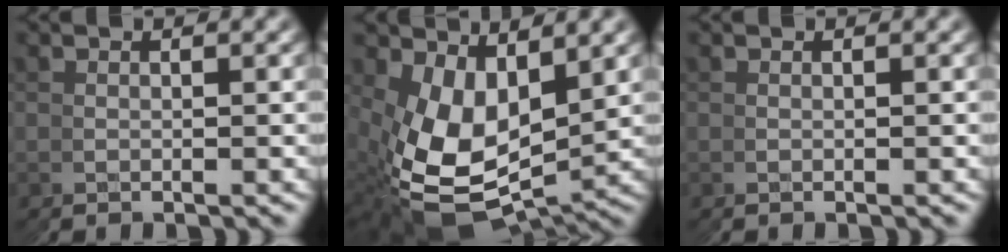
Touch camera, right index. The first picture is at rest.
{"total": 11.1, "force": [-1.3, 8.2, 7.4], "torque": [-0.183, -0.060, 0.016]}
{"total": 0.0}